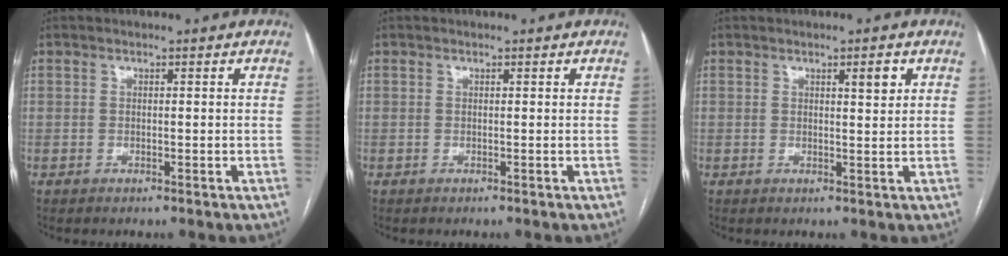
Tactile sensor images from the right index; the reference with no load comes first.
{"total": 0.0}
{"total": 2.4, "force": [1.2, 0.4, 2.1], "torque": [-0.031, -0.003, 0.018]}